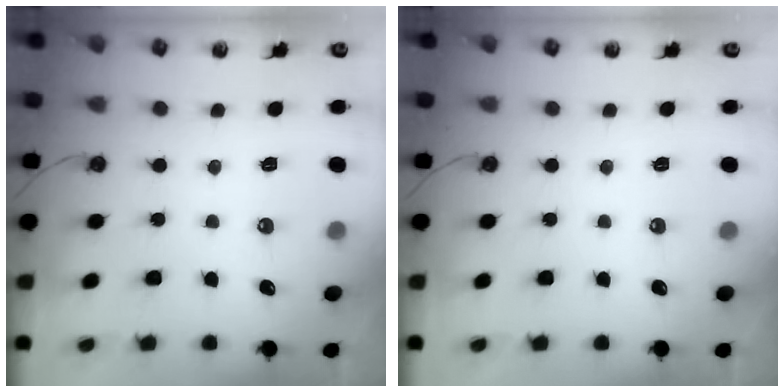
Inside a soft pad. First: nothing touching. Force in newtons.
{"total": 0.0}